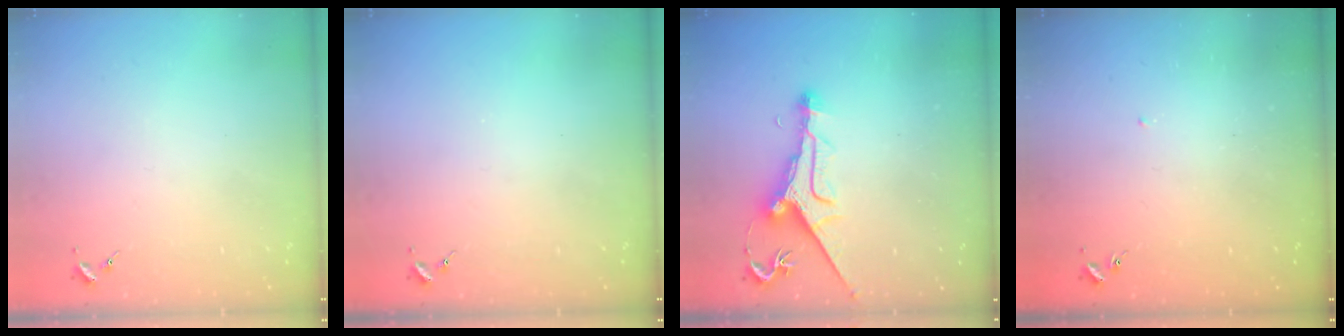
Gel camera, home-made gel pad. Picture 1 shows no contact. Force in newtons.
{"total": 0.0}
{"total": 12.2, "press": 12.2, "slide": 0.8}
{"total": 4.0, "press": 4.0, "slide": 0.3}